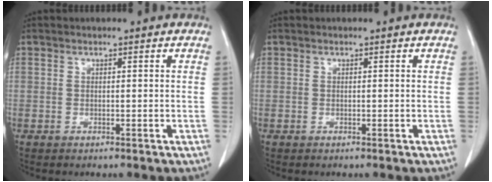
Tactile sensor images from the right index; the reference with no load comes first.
{"total": 0.0}